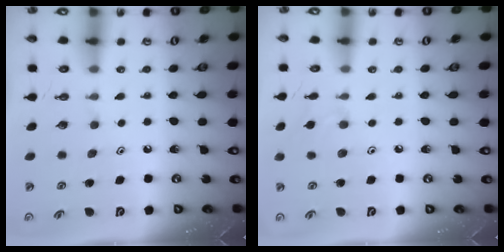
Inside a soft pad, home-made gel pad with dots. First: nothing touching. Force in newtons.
{"total": 2.9, "press": 2.9, "slide": 0.6}